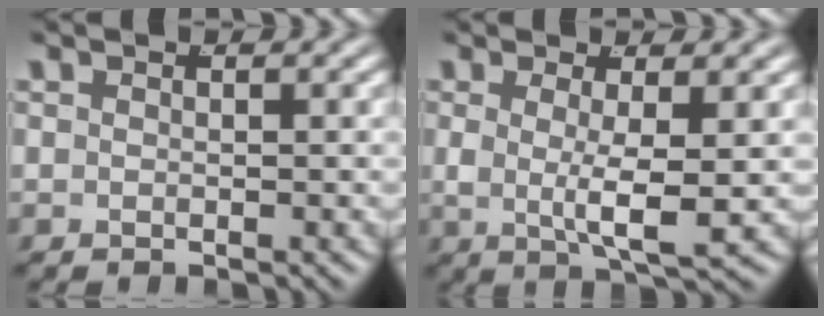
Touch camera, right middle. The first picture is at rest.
{"total": 4.7, "force": [0.3, 1.5, 4.4], "torque": [-0.086, -0.017, 0.010]}